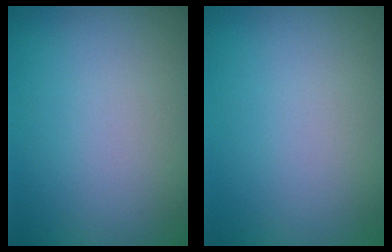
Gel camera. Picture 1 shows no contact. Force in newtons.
{"total": 0.0}